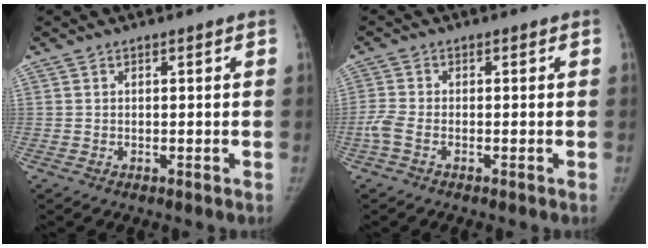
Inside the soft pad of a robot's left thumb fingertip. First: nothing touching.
{"total": 3.2, "force": [-1.6, 1.5, 2.4], "torque": [-0.071, 0.001, -0.042]}